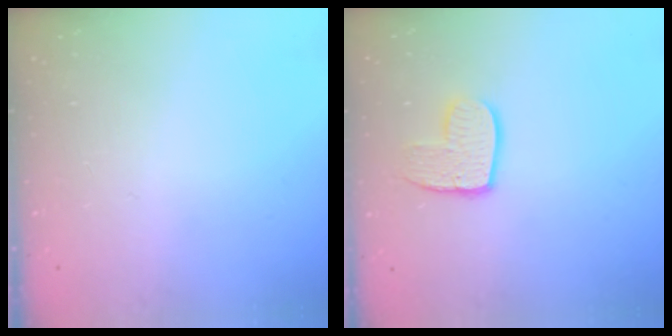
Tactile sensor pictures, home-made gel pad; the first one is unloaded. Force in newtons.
{"total": 9.2, "press": 9.2, "slide": 0.6}